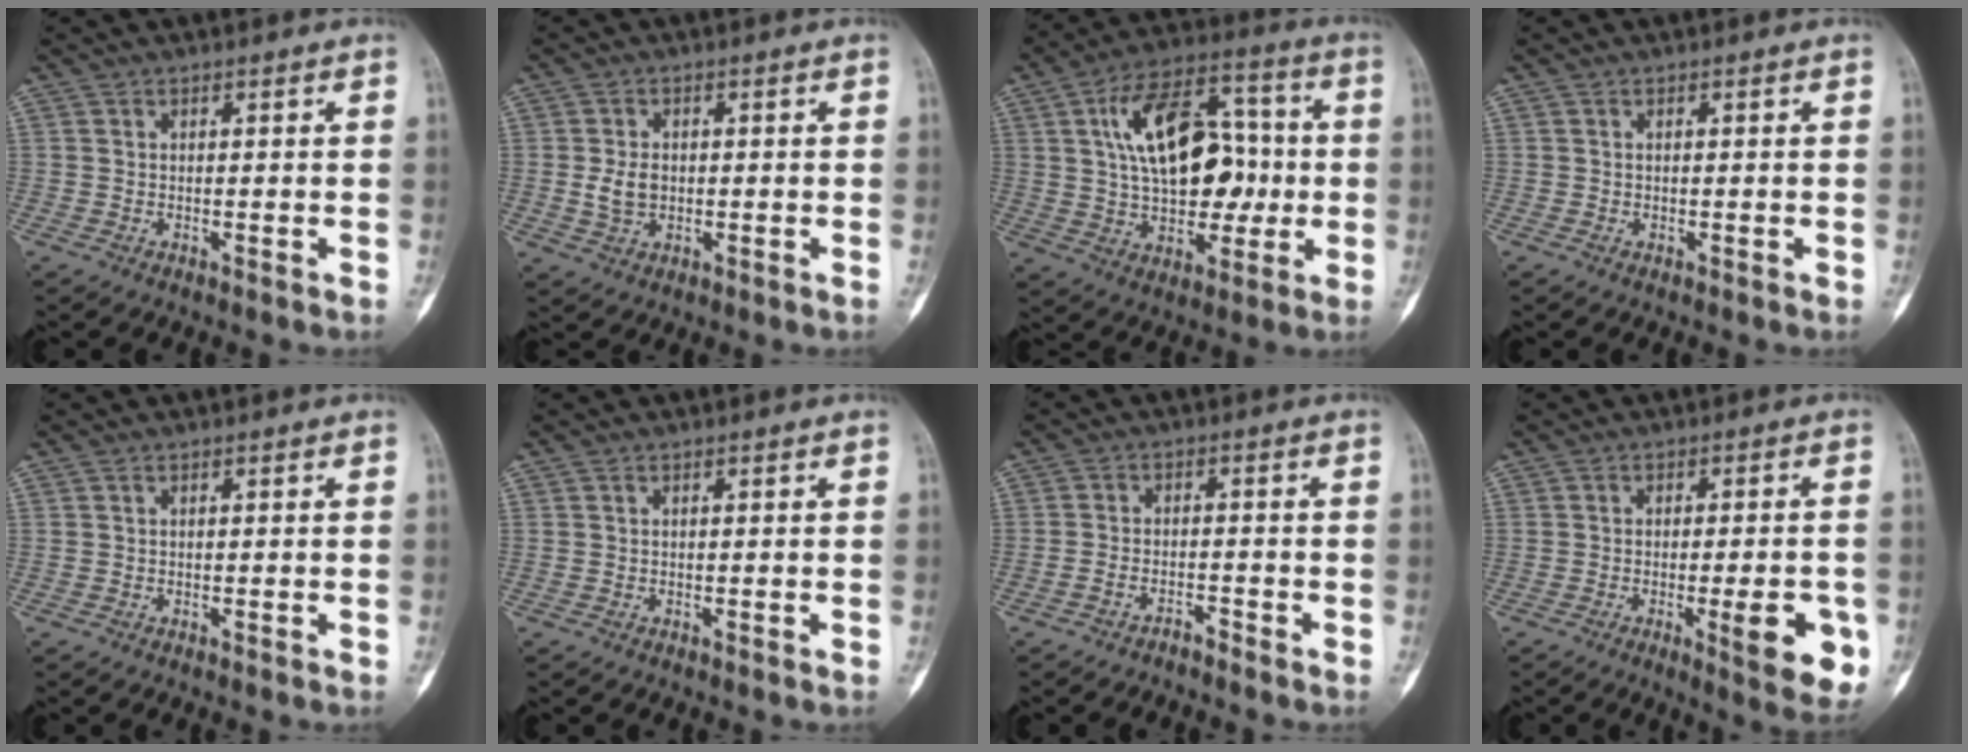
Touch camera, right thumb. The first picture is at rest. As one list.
[{"total": 3.2, "force": [0.0, 3.0, 1.2], "torque": [-0.028, 0.006, 0.003]}, {"total": 20.1, "force": [2.2, 12.1, 16.0], "torque": [-0.228, 0.028, 0.041]}, {"total": 0.0}, {"total": 0.0}, {"total": 0.0}, {"total": 2.0, "force": [-1.9, 0.5, 0.5], "torque": [-0.020, 0.020, -0.032]}, {"total": 10.2, "force": [-3.1, 2.8, 9.3], "torque": [-0.103, -0.004, -0.032]}]